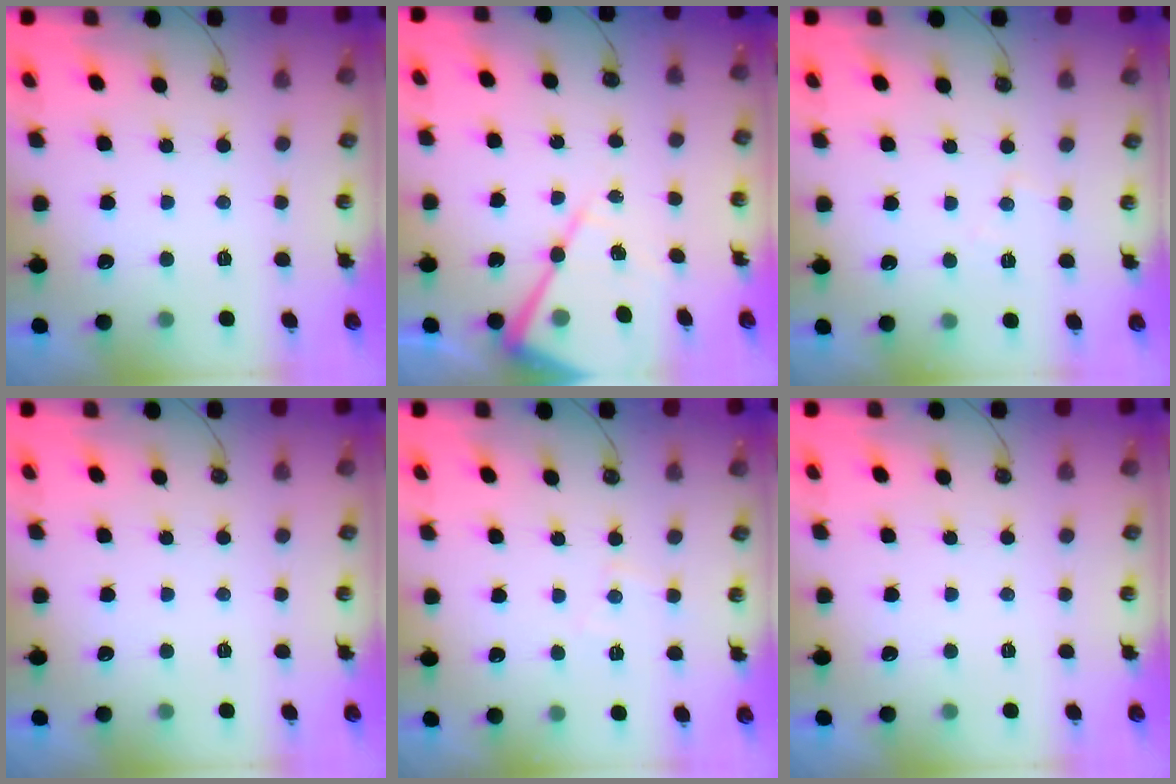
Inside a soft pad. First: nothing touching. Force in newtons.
{"total": 14.2, "press": 14.2, "slide": 1.2}
{"total": 7.1, "press": 7.0, "slide": 0.9}
{"total": 0.0}
{"total": 6.0, "press": 6.0, "slide": 0.7}
{"total": 0.0}